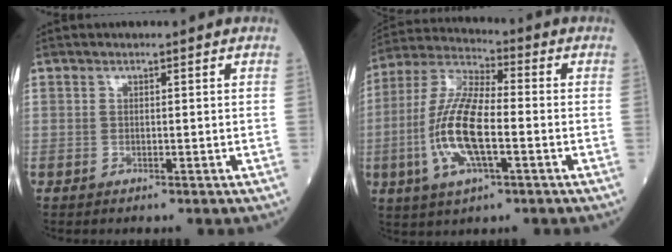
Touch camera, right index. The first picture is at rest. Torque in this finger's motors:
{"motor_torque": [0.90, 0.14, 0.70, 0.21]}